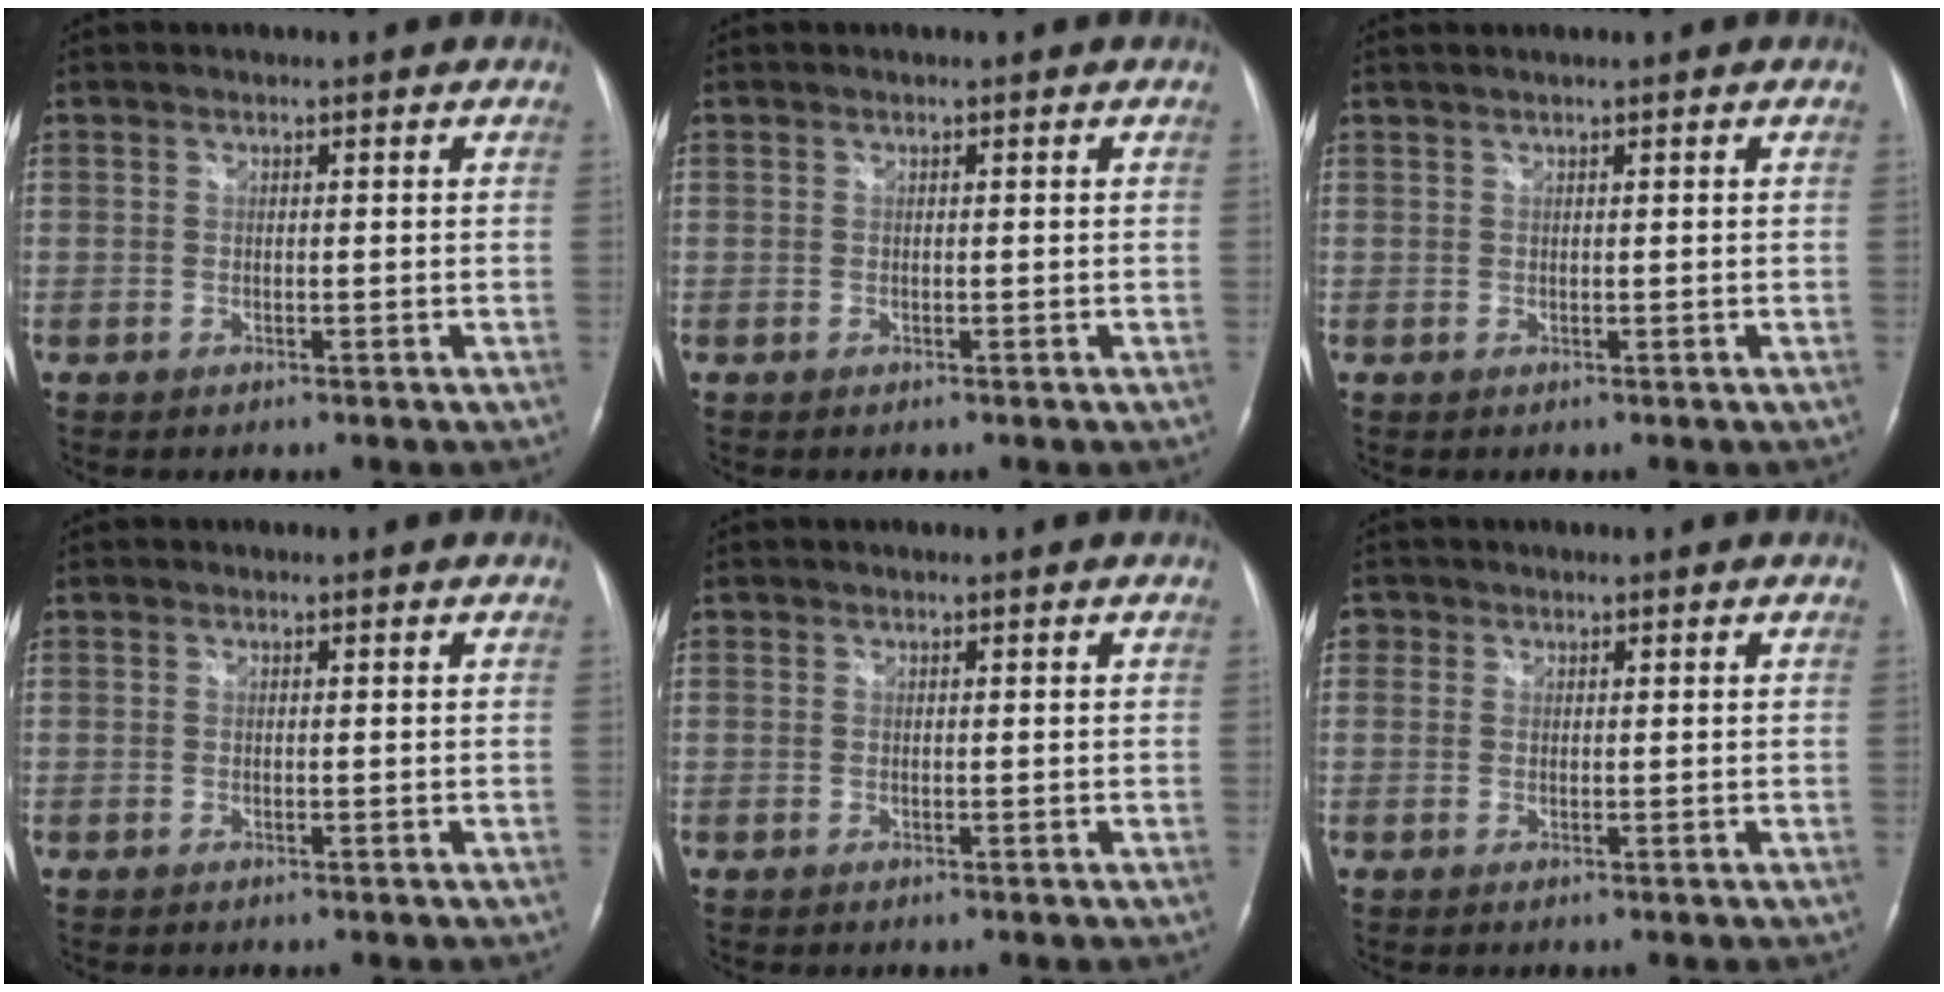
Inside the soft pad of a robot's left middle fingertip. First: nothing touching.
{"total": 0.0}
{"total": 1.4, "force": [1.1, -0.2, 0.8], "torque": [-0.018, 0.016, 0.023]}
{"total": 0.0}
{"total": 0.0}
{"total": 1.6, "force": [0.5, 1.4, 0.3], "torque": [0.006, 0.006, 0.005]}